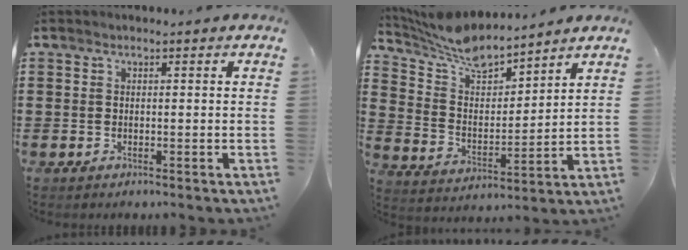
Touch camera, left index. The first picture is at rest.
{"total": 8.1, "force": [7.5, 1.3, 2.7], "torque": [-0.086, -0.042, 0.135]}